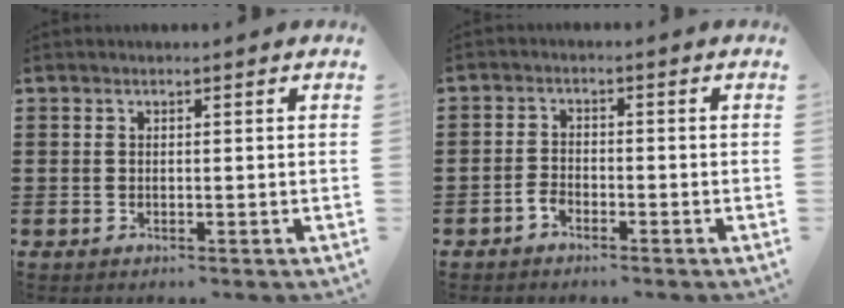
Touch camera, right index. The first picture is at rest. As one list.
[{"total": 1.9, "force": [-1.4, 1.0, 0.6], "torque": [-0.017, 0.002, -0.030]}]